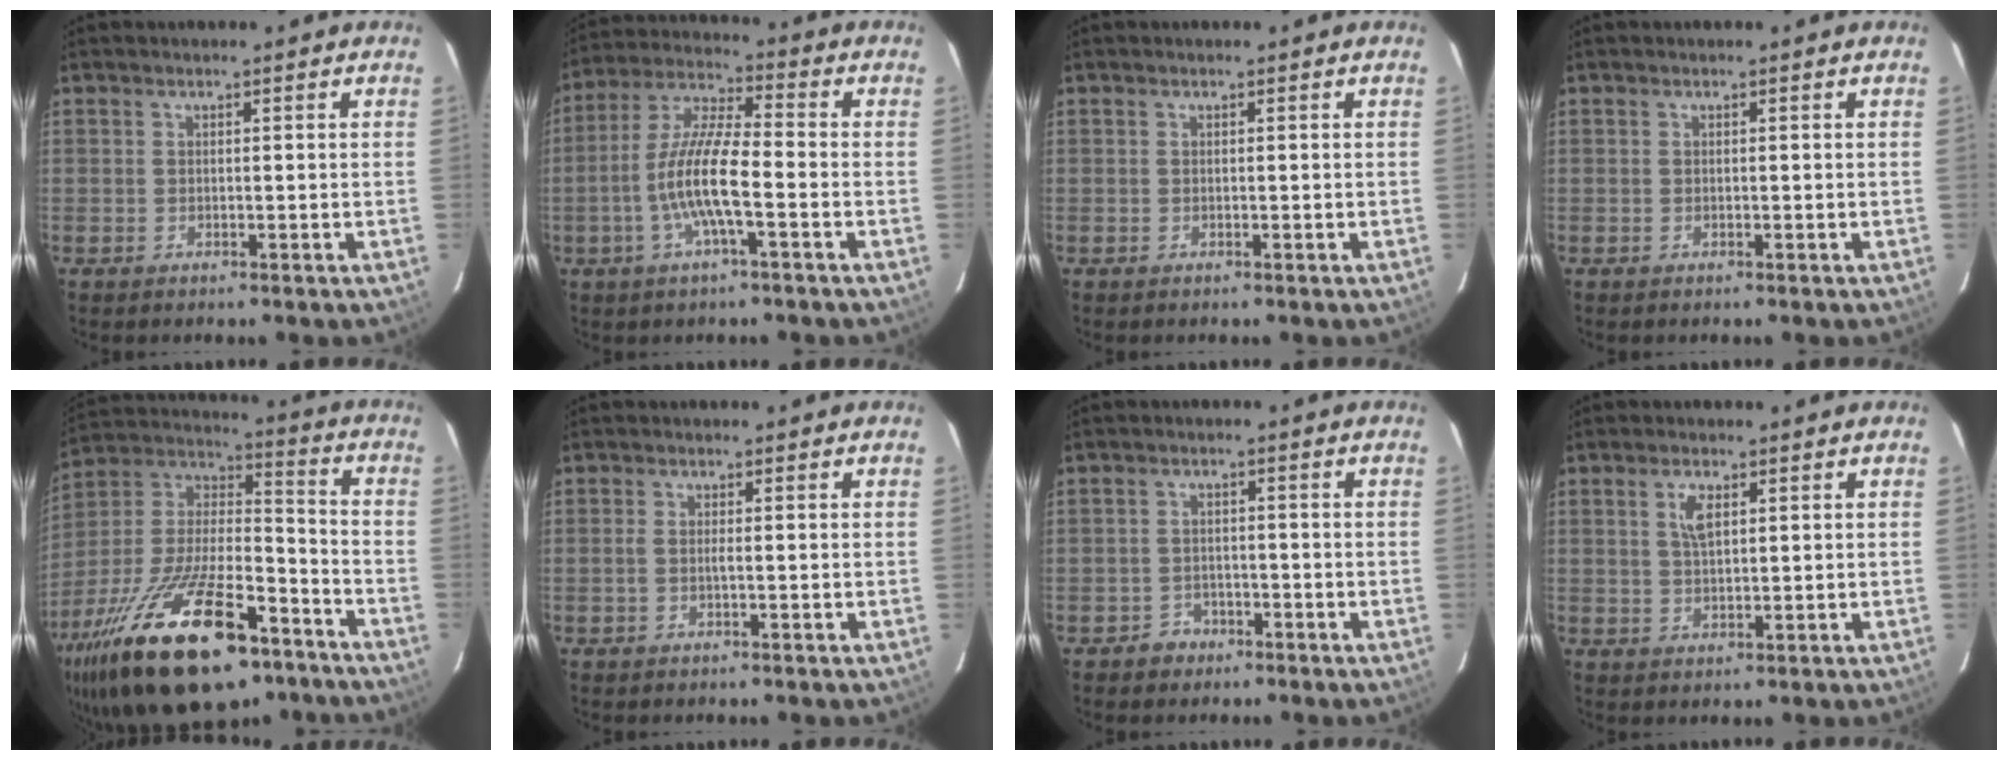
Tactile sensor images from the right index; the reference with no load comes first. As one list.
[{"total": 11.3, "force": [-3.4, 1.9, 10.6], "torque": [-0.221, 0.001, -0.067]}, {"total": 0.0}, {"total": 0.0}, {"total": 30.9, "force": [-19.1, 12.1, 21.1], "torque": [-0.405, -0.022, -0.303]}, {"total": 1.3, "force": [-0.3, 0.0, 1.2], "torque": [-0.024, 0.000, -0.008]}, {"total": 3.4, "force": [-2.1, 2.6, 0.1], "torque": [-0.010, 0.013, -0.032]}, {"total": 3.6, "force": [1.4, 1.6, 2.9], "torque": [-0.055, 0.004, 0.026]}]